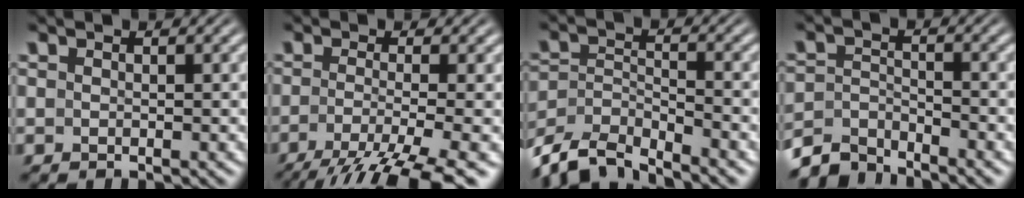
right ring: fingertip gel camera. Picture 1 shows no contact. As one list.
[{"total": 7.6, "force": [-4.6, 2.3, 5.7], "torque": [-0.097, -0.038, -0.051]}, {"total": 7.4, "force": [-5.5, 3.8, 3.1], "torque": [-0.081, -0.043, -0.079]}, {"total": 4.7, "force": [-4.2, 1.6, 1.4], "torque": [-0.025, -0.015, -0.071]}]